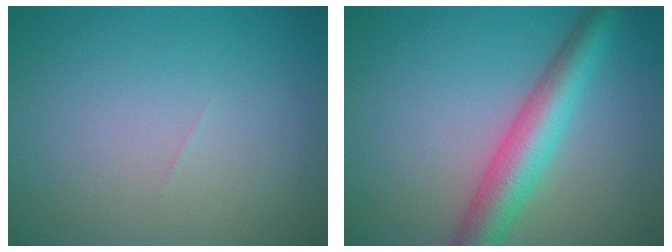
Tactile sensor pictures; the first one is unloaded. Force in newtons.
{"total": 5.6, "press": 5.6, "slide": 0.1}